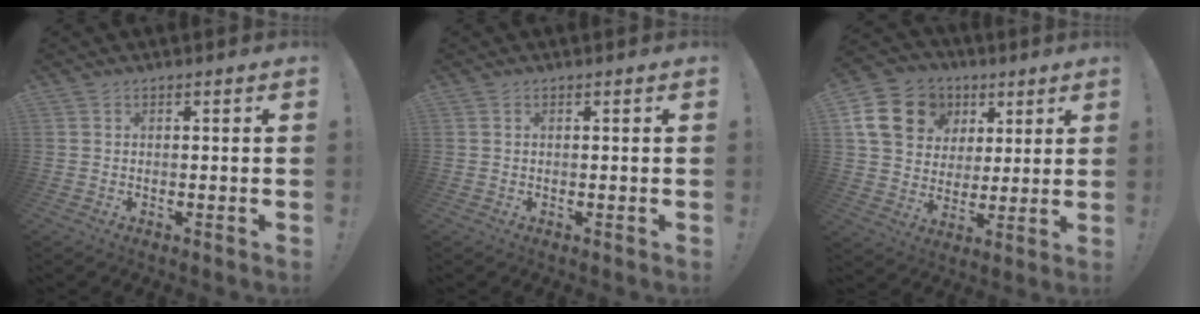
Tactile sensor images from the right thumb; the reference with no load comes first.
{"total": 0.0}
{"total": 17.5, "force": [6.5, 14.3, 7.6], "torque": [-0.111, -0.014, 0.146]}